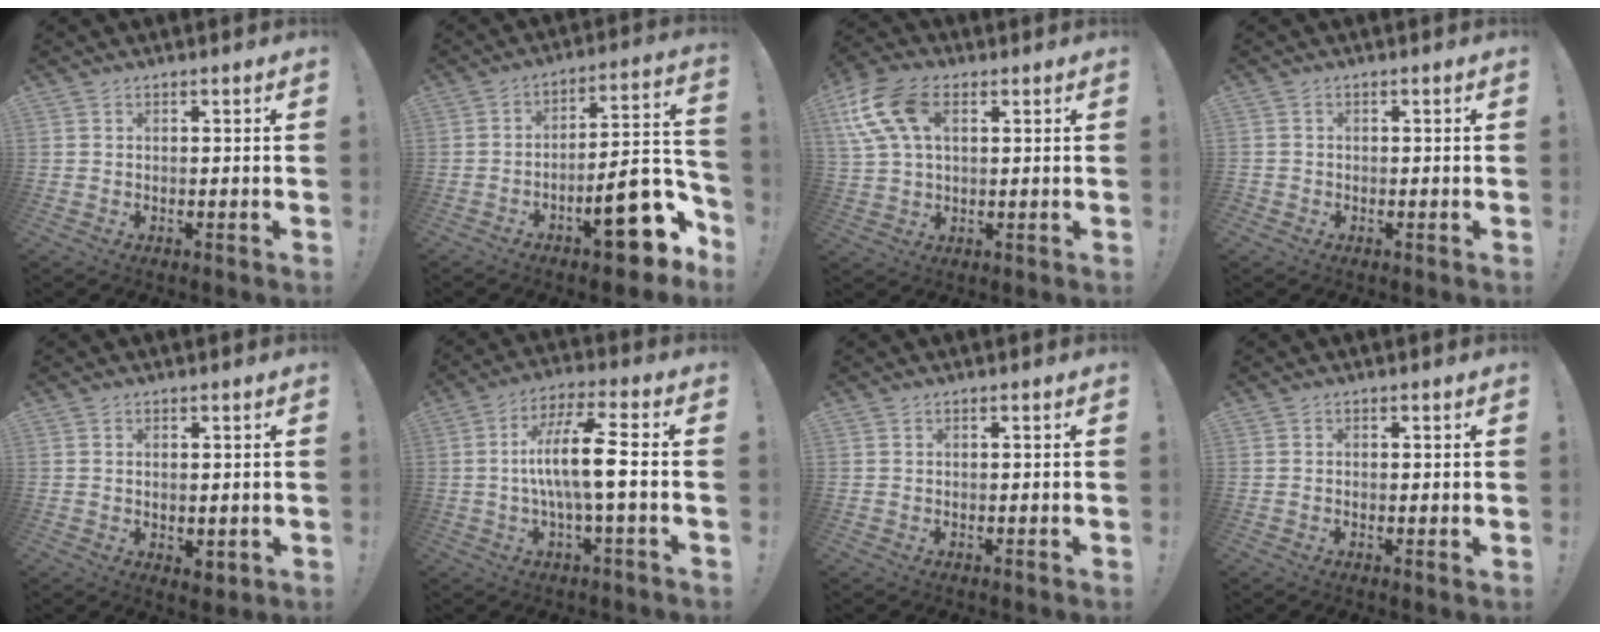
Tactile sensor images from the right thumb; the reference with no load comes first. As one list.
[{"total": 18.6, "force": [-9.4, 6.4, 14.8], "torque": [-0.165, 0.058, -0.141]}, {"total": 14.3, "force": [5.0, 8.6, 10.2], "torque": [-0.211, -0.003, 0.098]}, {"total": 1.2, "force": [-0.7, 0.9, 0.2], "torque": [-0.006, 0.005, -0.012]}, {"total": 2.4, "force": [0.2, 1.6, 1.7], "torque": [-0.014, -0.003, 0.004]}, {"total": 14.0, "force": [-0.6, 2.4, 13.8], "torque": [-0.252, 0.008, -0.019]}, {"total": 0.0}, {"total": 0.6, "force": [0.3, 0.4, 0.4], "torque": [-0.002, -0.001, 0.003]}]